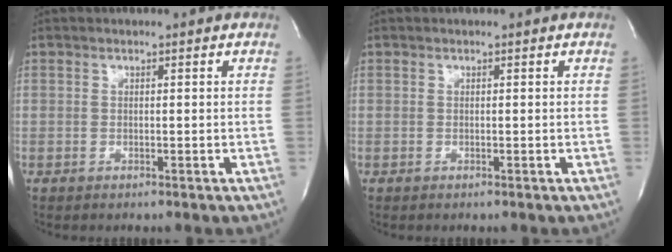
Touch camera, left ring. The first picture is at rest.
{"total": 0.0}